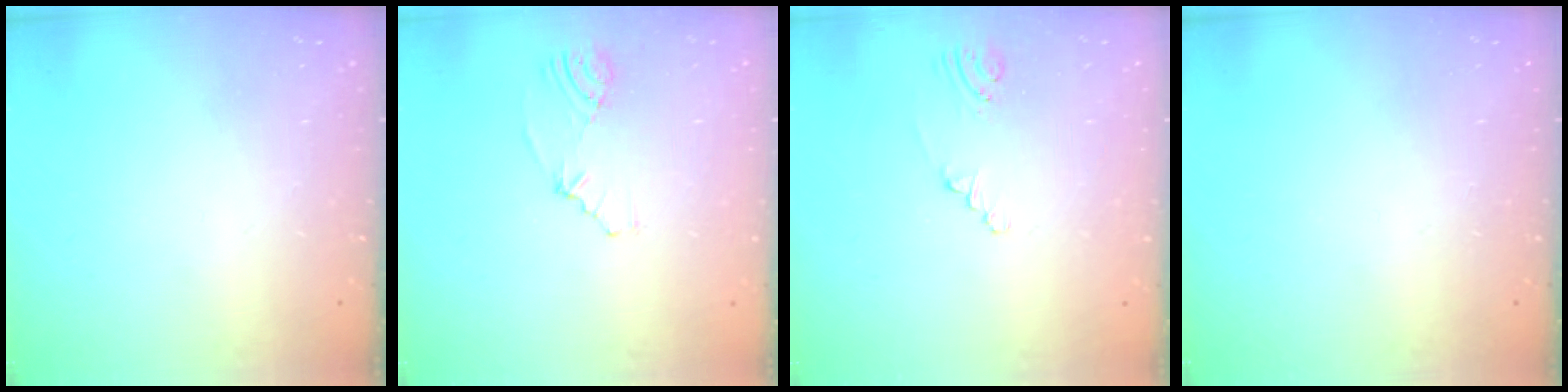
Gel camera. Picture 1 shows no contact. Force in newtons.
{"total": 4.5, "press": 1.8, "slide": 4.1}
{"total": 2.0, "press": 1.6, "slide": 1.2}
{"total": 0.0}